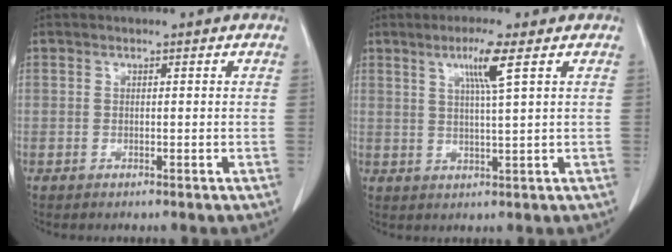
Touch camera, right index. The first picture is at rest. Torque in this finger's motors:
{"motor_torque": [0.49, 0.46, 0.13, 0.06]}